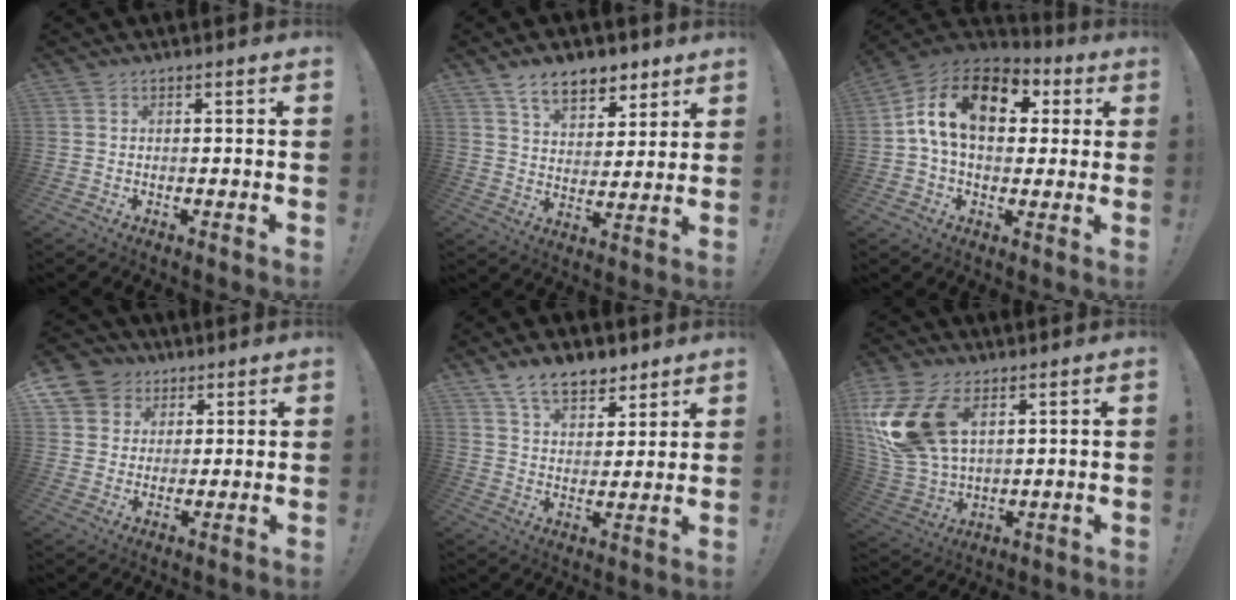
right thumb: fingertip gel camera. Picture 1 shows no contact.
{"total": 11.1, "force": [7.4, 6.4, 5.3], "torque": [-0.065, -0.044, 0.138]}
{"total": 17.4, "force": [4.5, 11.2, 12.6], "torque": [-0.210, 0.002, 0.075]}
{"total": 8.9, "force": [3.9, 7.8, 1.9], "torque": [-0.021, -0.027, 0.079]}
{"total": 10.8, "force": [7.8, 5.9, 4.7], "torque": [-0.067, -0.044, 0.148]}
{"total": 21.5, "force": [7.0, 13.6, 15.1], "torque": [-0.302, -0.031, 0.134]}